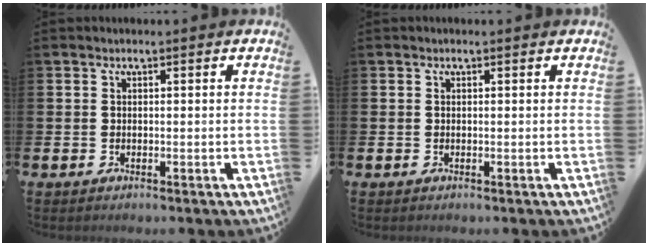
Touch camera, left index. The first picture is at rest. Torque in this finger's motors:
{"motor_torque": [0.91, -0.87, 0.07, 0.07]}